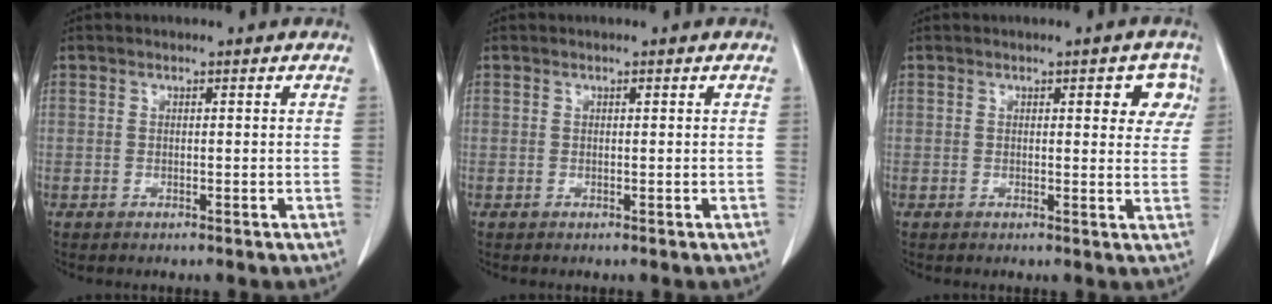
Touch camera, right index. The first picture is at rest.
{"total": 0.0}
{"total": 4.7, "force": [2.0, 1.9, 3.8], "torque": [-0.029, 0.004, 0.016]}